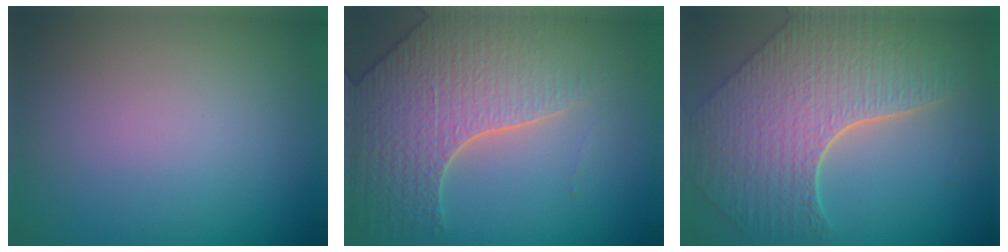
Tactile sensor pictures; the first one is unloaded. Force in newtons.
{"total": 5.8, "press": 4.9, "slide": 3.0}
{"total": 8.6, "press": 6.2, "slide": 5.9}